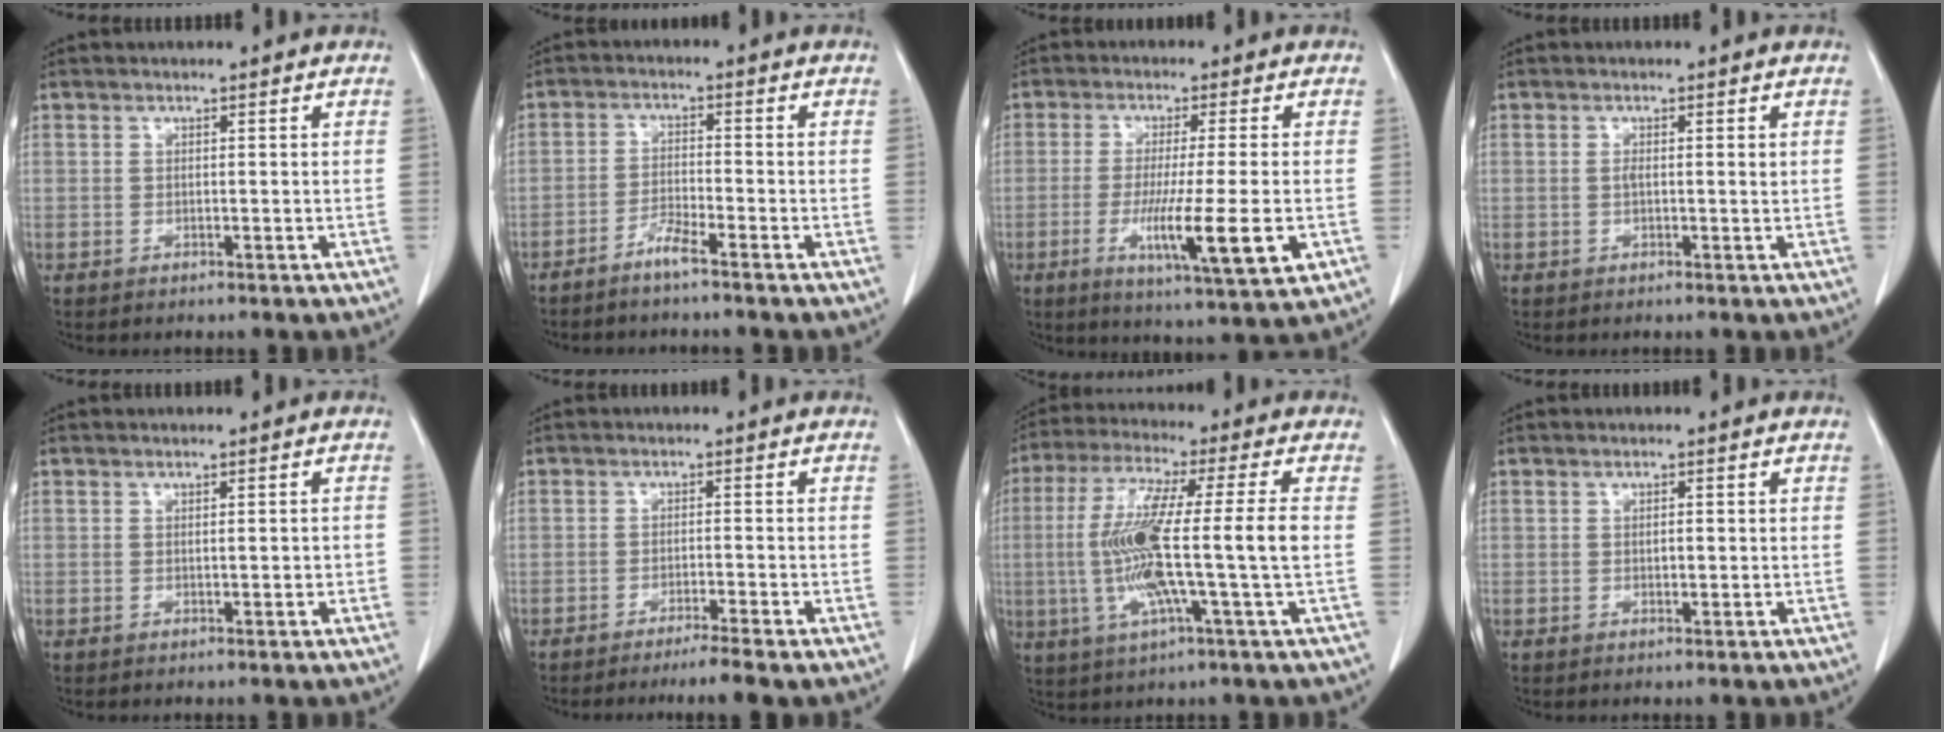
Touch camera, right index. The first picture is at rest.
{"total": 3.1, "force": [-2.6, -0.1, 1.7], "torque": [-0.035, -0.004, -0.055]}
{"total": 11.8, "force": [-3.2, 0.2, 11.4], "torque": [-0.193, -0.034, -0.052]}
{"total": 1.7, "force": [0.2, 0.5, 1.6], "torque": [-0.031, 0.004, 0.003]}
{"total": 1.5, "force": [-0.2, 0.4, 1.4], "torque": [-0.022, 0.001, 0.000]}
{"total": 4.2, "force": [-3.2, -0.6, 2.5], "torque": [-0.037, -0.007, -0.053]}
{"total": 14.7, "force": [-1.4, -0.2, 14.6], "torque": [-0.288, 0.004, -0.031]}
{"total": 4.6, "force": [0.1, 2.7, 3.8], "torque": [-0.049, 0.001, 0.009]}